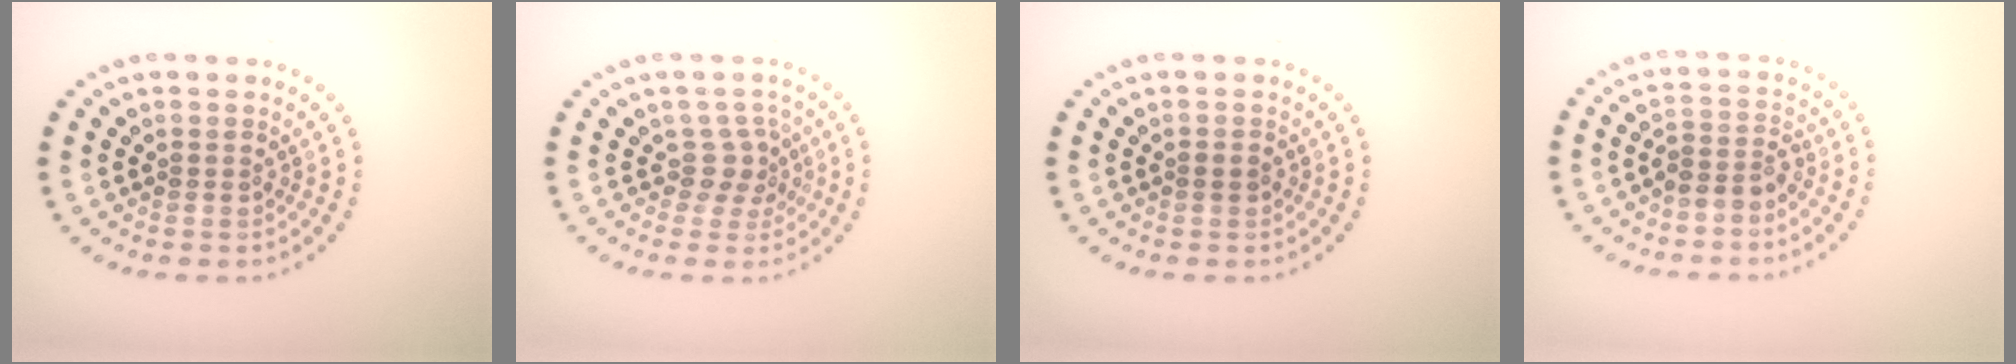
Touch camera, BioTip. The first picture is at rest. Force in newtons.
{"total": 2.2, "press": 1.6, "slide": 1.5}
{"total": 0.9, "press": 0.8, "slide": 0.3}
{"total": 2.4, "press": 1.9, "slide": 1.4}